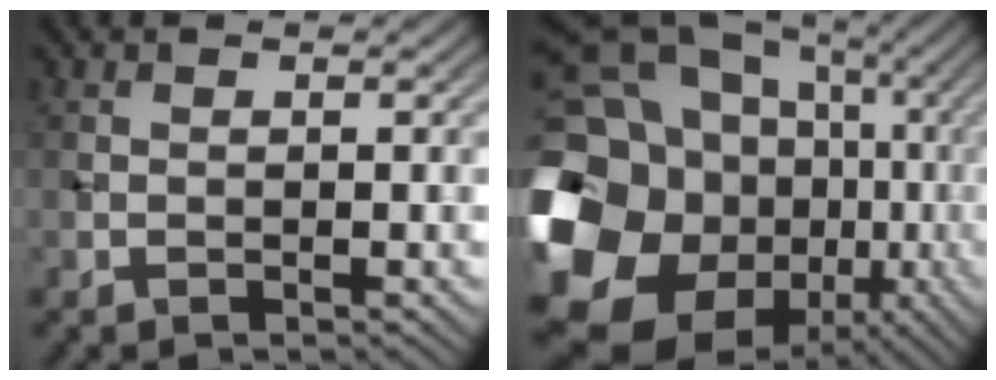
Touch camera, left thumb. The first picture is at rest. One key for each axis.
{"total": 23.9, "fx": -4.3, "fy": 19.8, "fz": 12.7, "tx": -0.281, "ty": -0.043, "tz": -0.099}